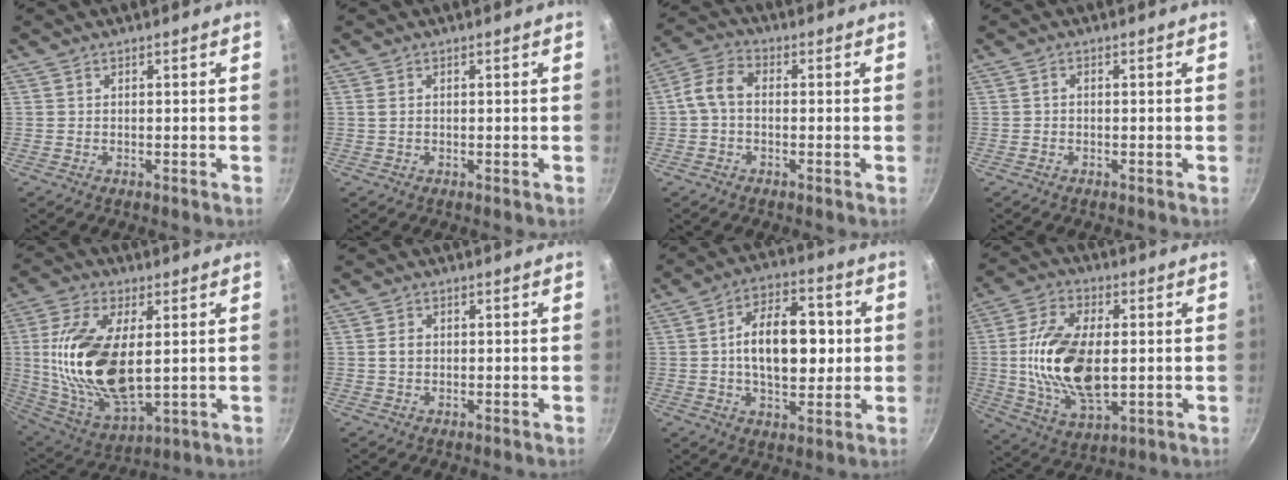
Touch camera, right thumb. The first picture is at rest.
{"total": 0.9, "force": [0.1, 0.6, 0.7], "torque": [-0.018, 0.001, 0.002]}
{"total": 6.5, "force": [-0.3, 4.3, 4.8], "torque": [-0.091, 0.022, -0.016]}
{"total": 0.7, "force": [-0.2, 0.5, 0.5], "torque": [-0.005, 0.002, -0.009]}
{"total": 21.0, "force": [1.5, 10.1, 18.3], "torque": [-0.365, -0.018, 0.040]}
{"total": 2.0, "force": [0.1, 1.6, 1.3], "torque": [-0.022, 0.004, 0.002]}
{"total": 15.4, "force": [1.0, 8.6, 12.8], "torque": [-0.176, 0.015, 0.011]}
{"total": 18.2, "force": [0.1, 9.4, 15.6], "torque": [-0.302, -0.007, 0.008]}